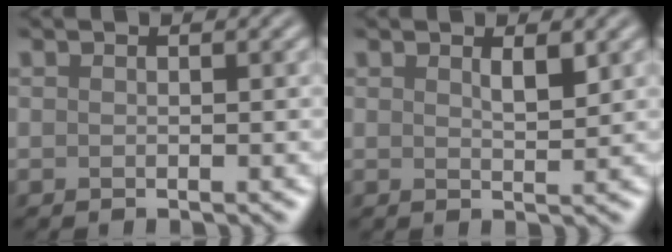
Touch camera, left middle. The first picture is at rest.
{"total": 1.5, "force": [1.0, 0.4, 1.1], "torque": [-0.019, -0.003, 0.016]}